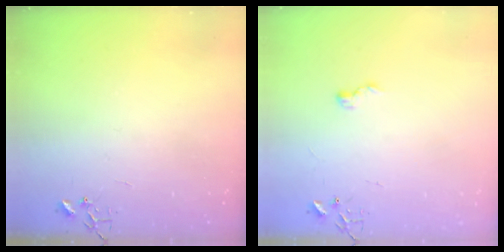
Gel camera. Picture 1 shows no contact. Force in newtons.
{"total": 6.1, "press": 6.0, "slide": 0.7}